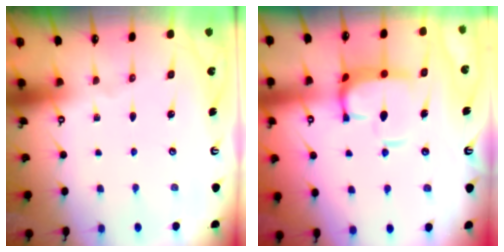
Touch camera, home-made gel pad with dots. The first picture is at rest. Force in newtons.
{"total": 8.1, "press": 8.0, "slide": 1.2}